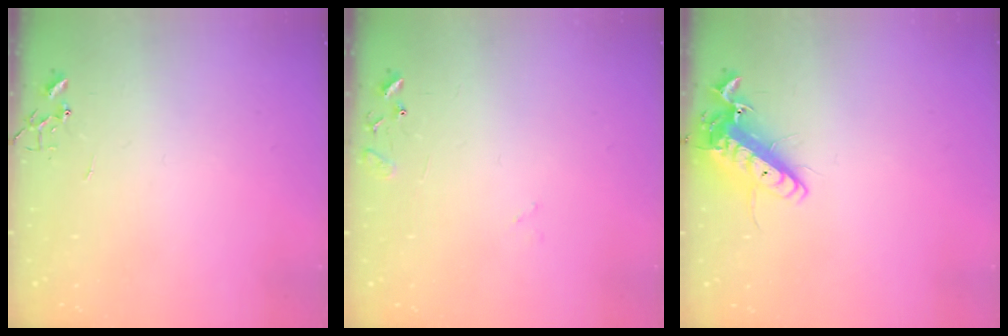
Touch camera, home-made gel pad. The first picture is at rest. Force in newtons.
{"total": 9.5, "press": 9.5, "slide": 0.9}
{"total": 14.1, "press": 13.9, "slide": 2.6}